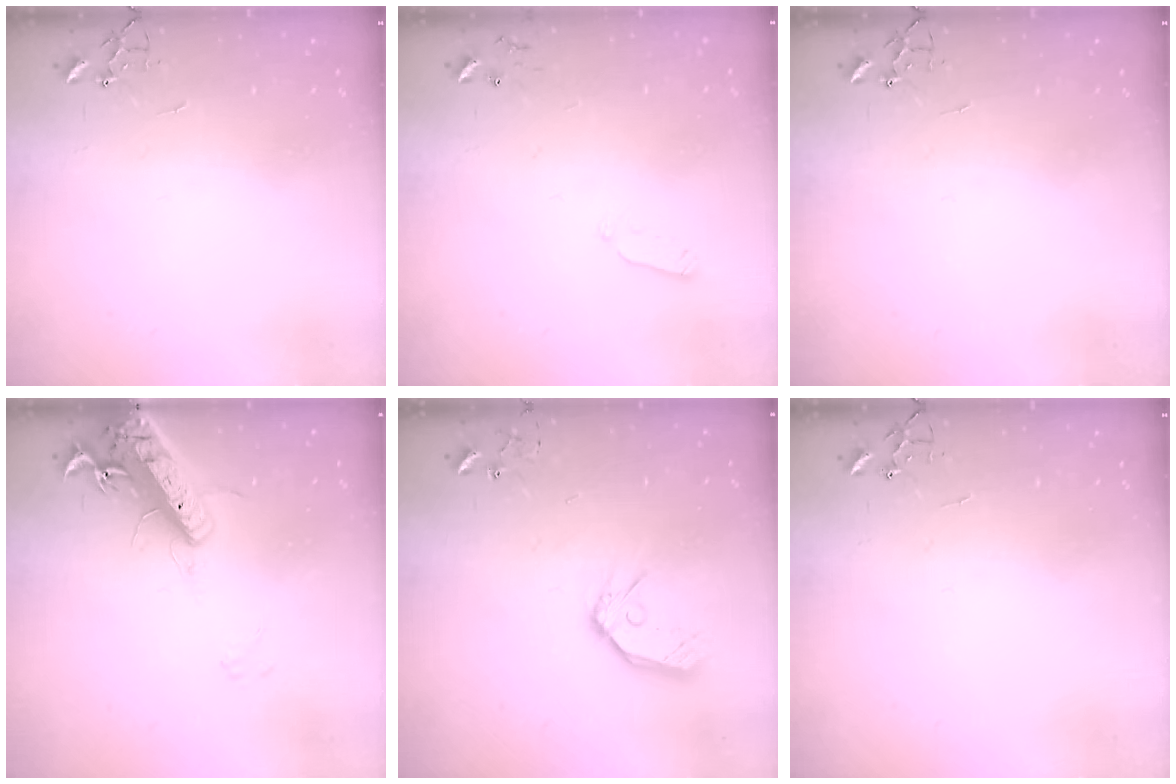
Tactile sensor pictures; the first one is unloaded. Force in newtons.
{"total": 4.6, "press": 4.5, "slide": 0.9}
{"total": 0.0}
{"total": 19.0, "press": 18.7, "slide": 3.7}
{"total": 13.0, "press": 12.9, "slide": 1.6}
{"total": 0.0}